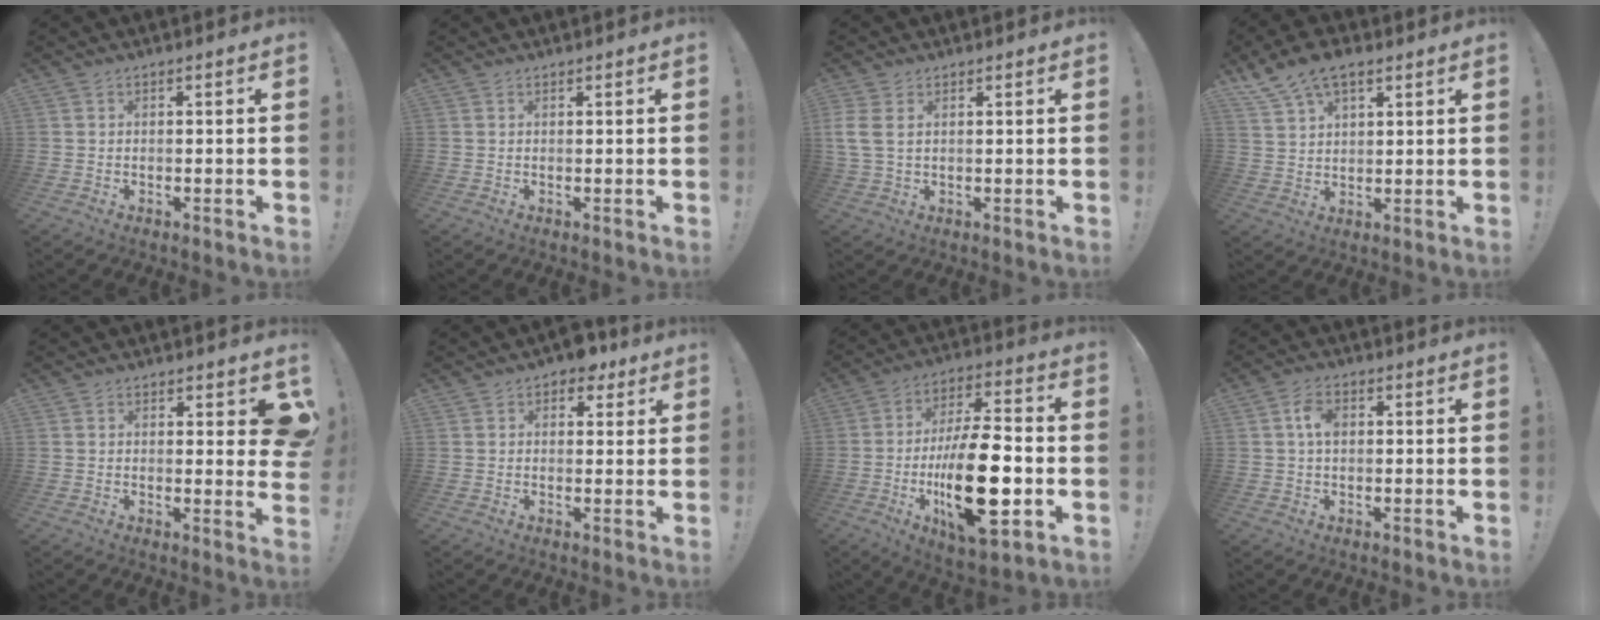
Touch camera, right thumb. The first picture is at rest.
{"total": 0.0}
{"total": 5.0, "force": [1.7, 3.2, 3.5], "torque": [-0.078, -0.003, 0.034]}
{"total": 9.1, "force": [6.2, 4.4, 5.1], "torque": [-0.096, -0.020, 0.120]}
{"total": 4.8, "force": [2.2, 2.0, 3.8], "torque": [-0.030, -0.017, 0.038]}
{"total": 4.8, "force": [3.3, 2.9, 2.1], "torque": [-0.021, -0.011, 0.057]}
{"total": 24.1, "force": [-5.0, 9.1, 21.8], "torque": [-0.390, 0.009, -0.076]}
{"total": 5.2, "force": [0.9, 3.2, 4.0], "torque": [-0.066, 0.007, 0.015]}